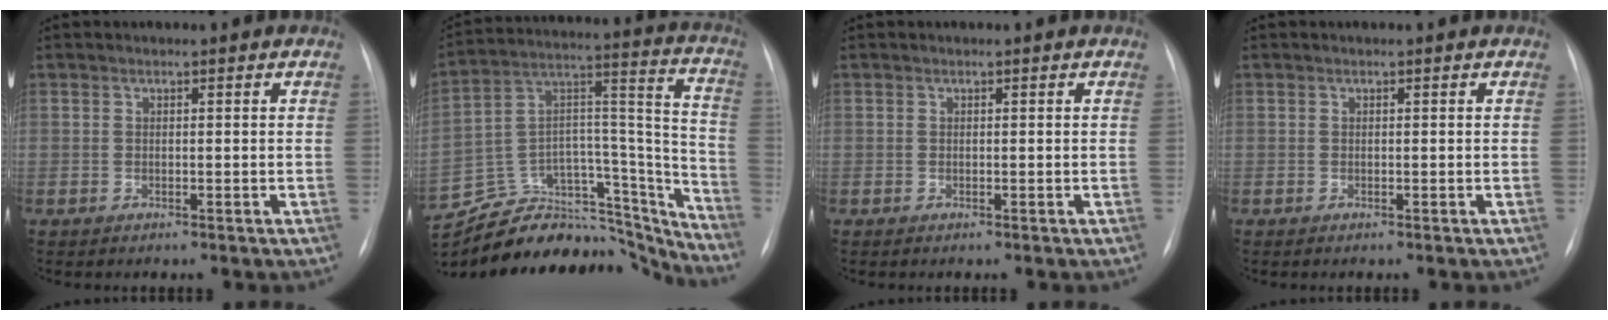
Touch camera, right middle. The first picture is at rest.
{"total": 30.8, "force": [-28.7, 7.9, 7.8], "torque": [-0.122, 0.034, -0.427]}
{"total": 0.0}
{"total": 0.0}